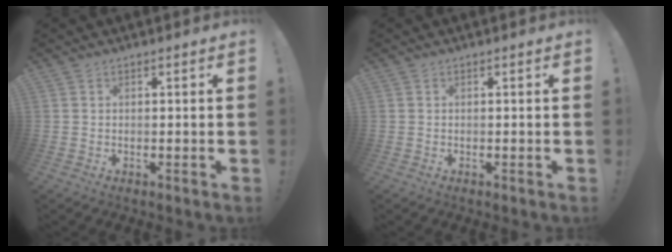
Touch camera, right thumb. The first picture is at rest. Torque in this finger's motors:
{"motor_torque": [0.00, 0.00, 0.00, 0.00, 0.00]}